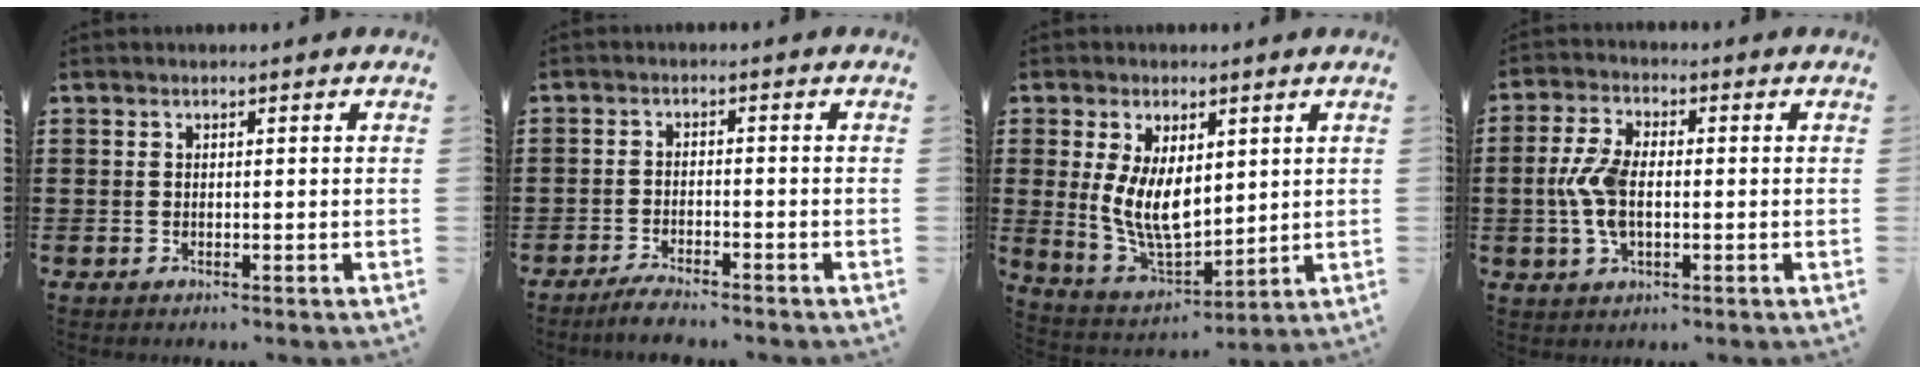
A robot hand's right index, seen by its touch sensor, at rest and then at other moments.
{"total": 2.4, "force": [-2.3, 0.0, 0.5], "torque": [-0.012, 0.002, -0.046]}
{"total": 8.4, "force": [1.5, 4.8, 6.7], "torque": [-0.136, 0.000, 0.027]}
{"total": 6.7, "force": [-0.5, 3.4, 5.7], "torque": [-0.139, -0.004, -0.018]}